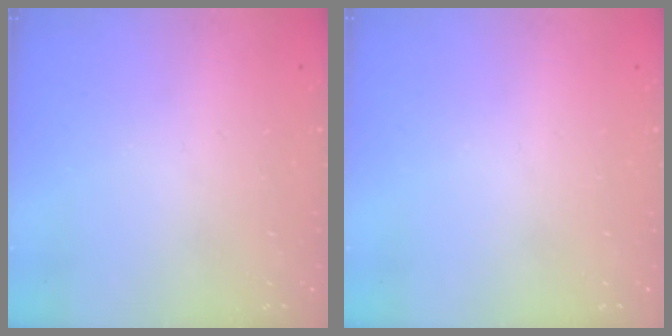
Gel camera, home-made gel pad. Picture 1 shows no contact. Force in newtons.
{"total": 0.0}